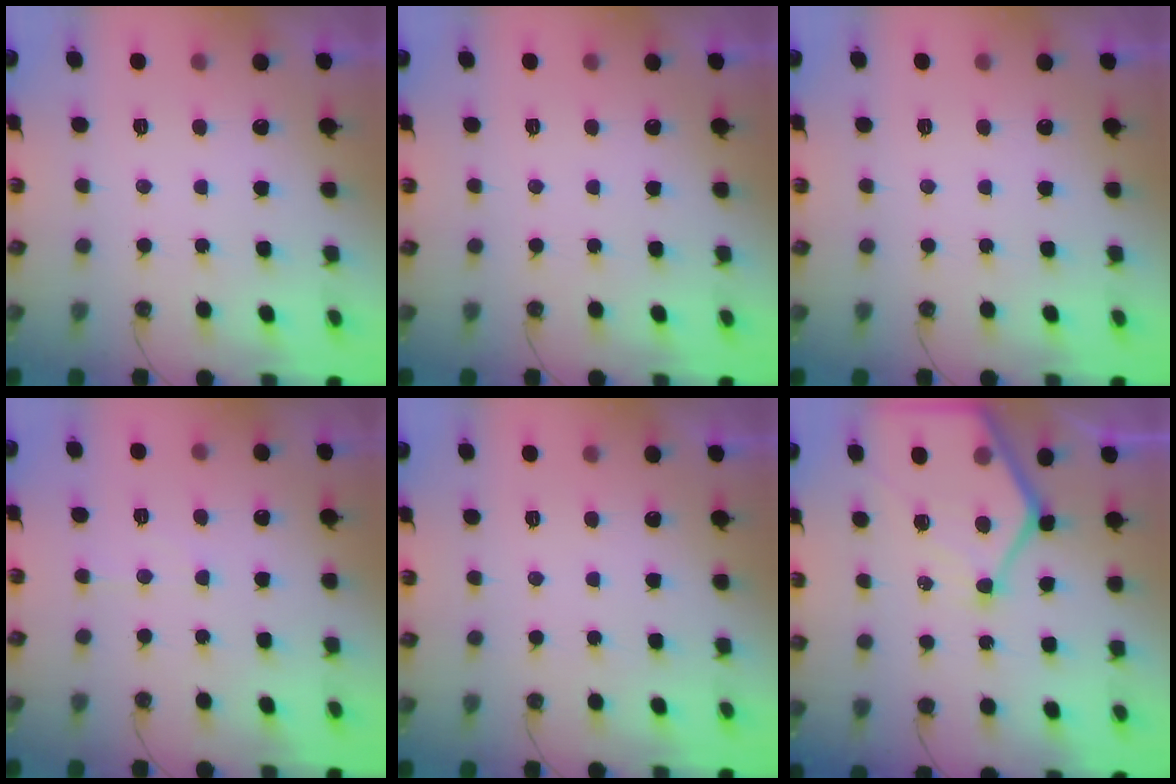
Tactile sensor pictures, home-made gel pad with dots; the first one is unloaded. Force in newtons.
{"total": 0.0}
{"total": 0.0}
{"total": 5.1, "press": 5.1, "slide": 0.2}
{"total": 0.0}
{"total": 13.7, "press": 13.6, "slide": 1.5}